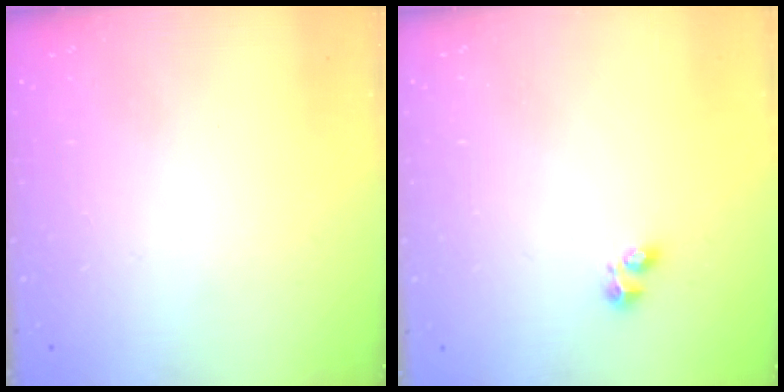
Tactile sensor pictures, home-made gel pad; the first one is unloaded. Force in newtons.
{"total": 2.2, "press": 2.2, "slide": 0.5}